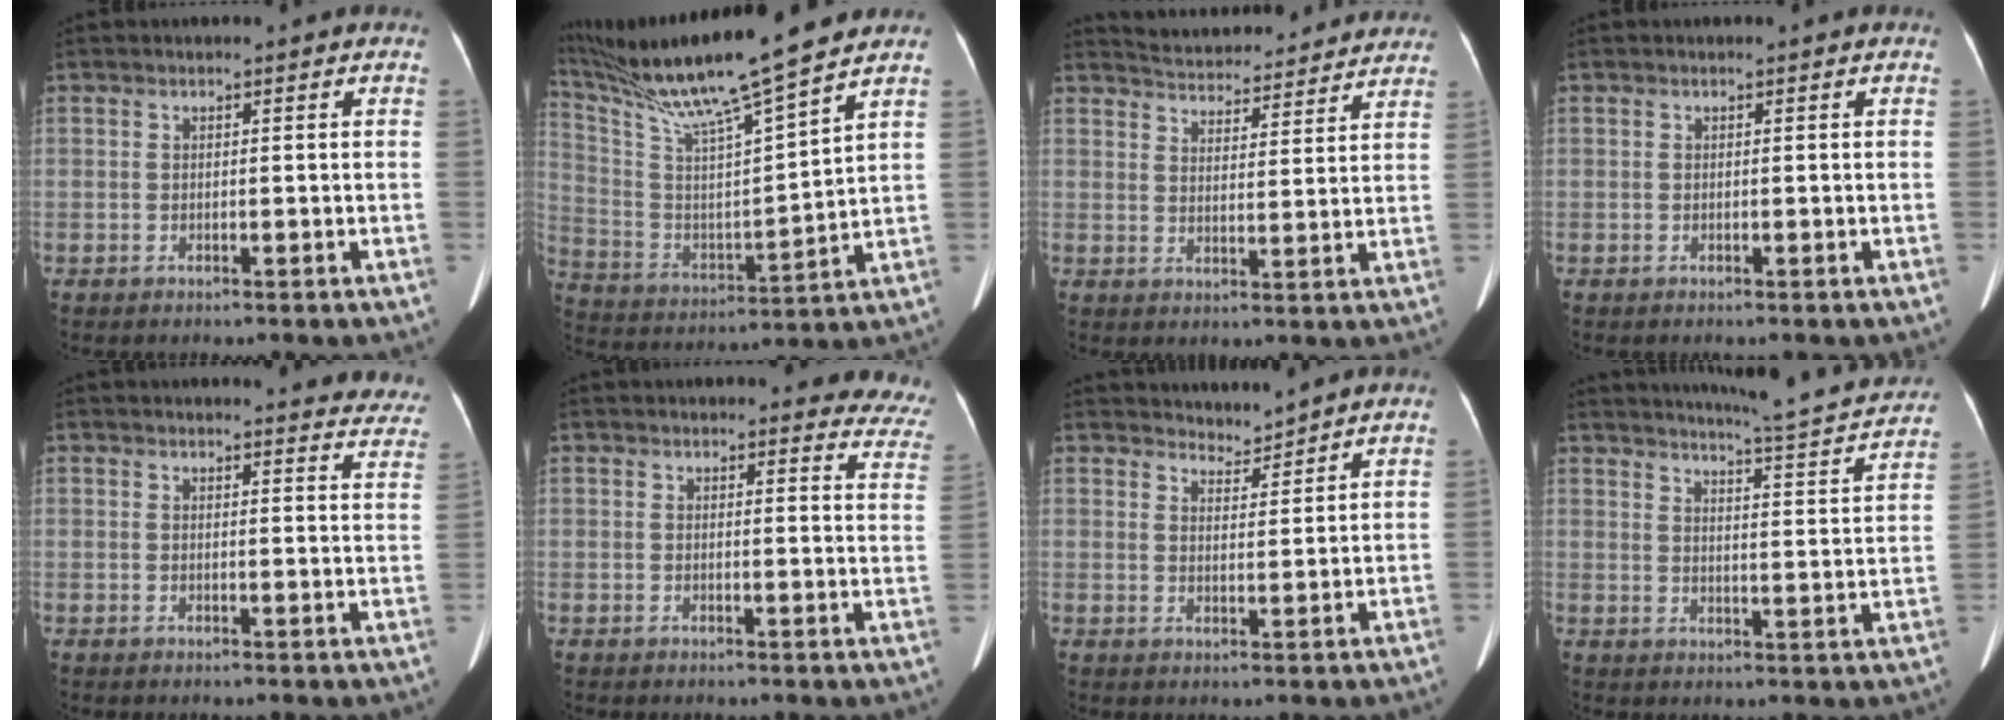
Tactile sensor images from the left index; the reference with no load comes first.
{"total": 19.0, "force": [16.0, -0.9, 10.3], "torque": [-0.200, 0.001, 0.288]}
{"total": 16.2, "force": [15.4, 3.4, 3.6], "torque": [-0.047, 0.020, 0.202]}
{"total": 0.0}
{"total": 11.7, "force": [11.4, 1.9, 1.8], "torque": [0.017, -0.050, 0.091]}
{"total": 12.9, "force": [12.4, 2.9, 2.3], "torque": [0.025, -0.042, 0.095]}
{"total": 3.1, "force": [3.0, 0.1, -0.6], "torque": [0.003, 0.002, 0.056]}
{"total": 15.3, "force": [14.5, 0.2, 4.9], "torque": [-0.078, -0.038, 0.177]}